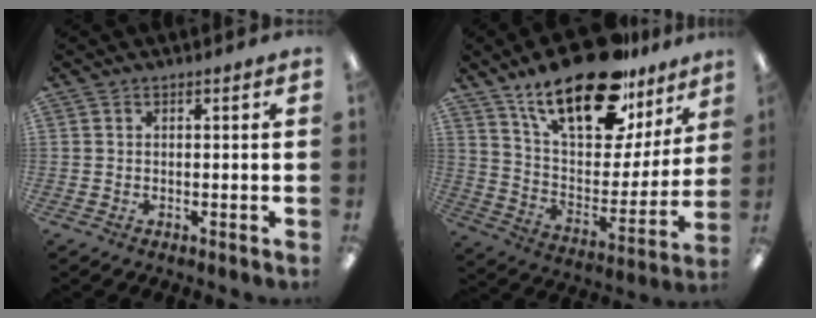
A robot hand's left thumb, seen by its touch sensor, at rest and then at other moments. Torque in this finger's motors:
{"motor_torque": [1.09, 1.18, 1.48, -1.30, 0.18]}